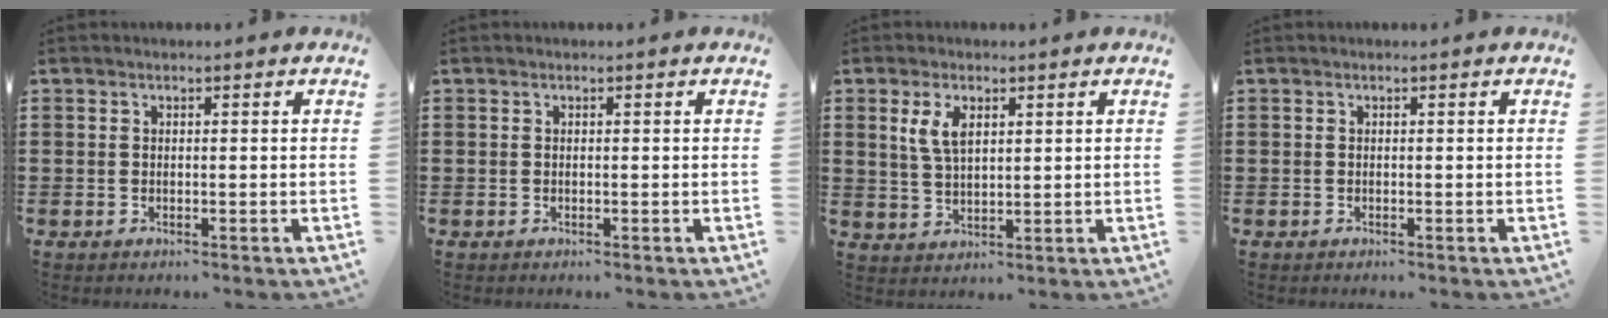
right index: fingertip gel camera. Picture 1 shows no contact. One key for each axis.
{"total": 0.0}
{"total": 4.5, "fx": 1.8, "fy": 2.2, "fz": 3.6, "tx": -0.078, "ty": 0.008, "tz": 0.031}
{"total": 0.0}